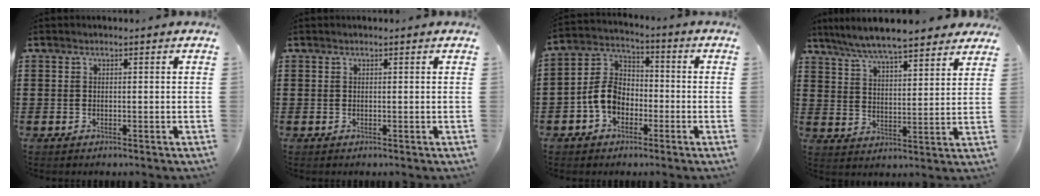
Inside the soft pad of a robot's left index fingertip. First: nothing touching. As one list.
[{"total": 0.0}, {"total": 7.2, "force": [-2.7, 5.2, 4.1], "torque": [-0.113, 0.012, -0.061]}, {"total": 7.2, "force": [6.6, 0.7, 2.7], "torque": [-0.080, -0.026, 0.119]}]